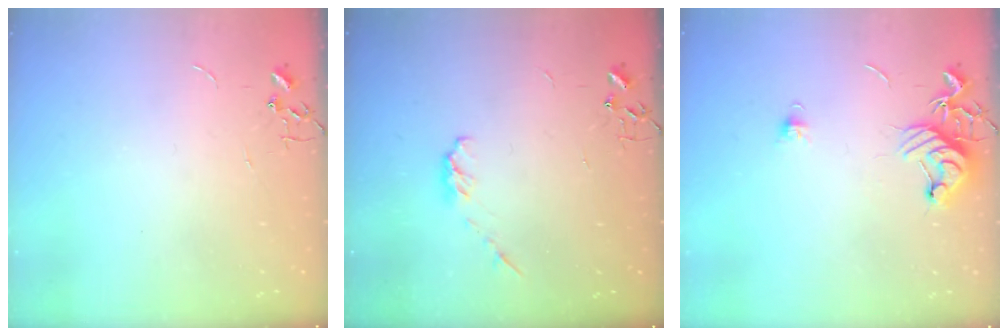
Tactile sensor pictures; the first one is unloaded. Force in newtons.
{"total": 4.6, "press": 4.5, "slide": 0.7}
{"total": 10.3, "press": 10.2, "slide": 1.2}